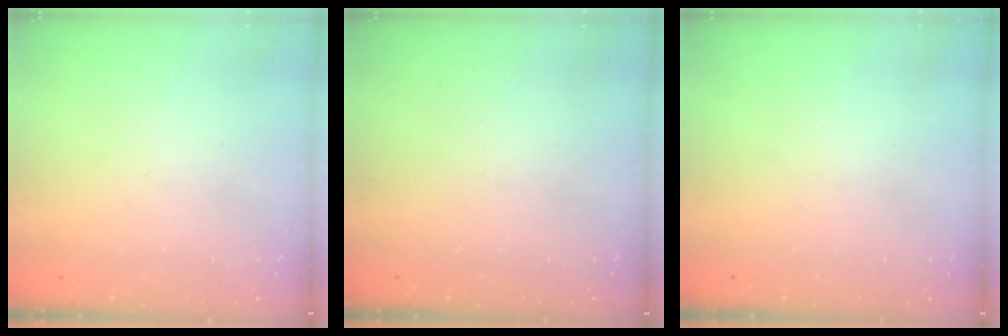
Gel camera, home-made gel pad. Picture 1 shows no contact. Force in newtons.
{"total": 0.0}
{"total": 0.0}